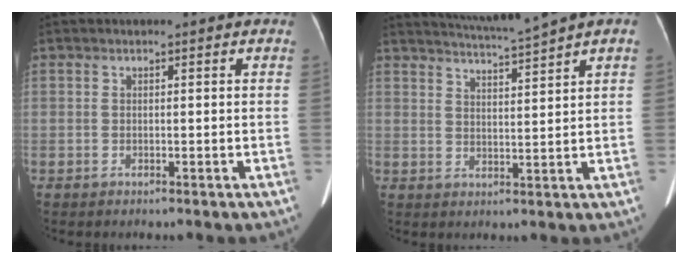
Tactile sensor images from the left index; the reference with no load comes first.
{"total": 6.2, "force": [5.6, -1.6, 2.2], "torque": [-0.044, -0.002, 0.093]}